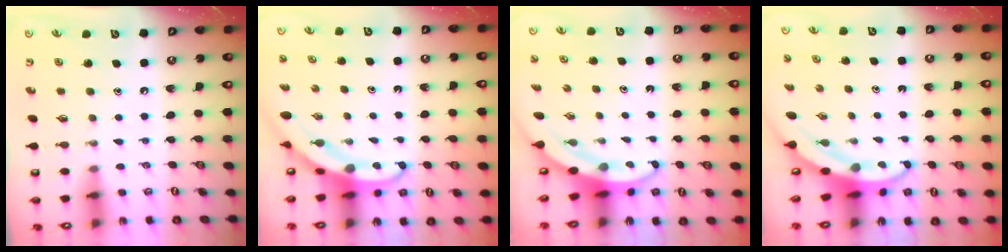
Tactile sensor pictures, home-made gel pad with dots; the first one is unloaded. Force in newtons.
{"total": 4.8, "press": 4.8, "slide": 0.5}
{"total": 3.8, "press": 3.8, "slide": 0.1}
{"total": 3.8, "press": 3.8, "slide": 0.5}